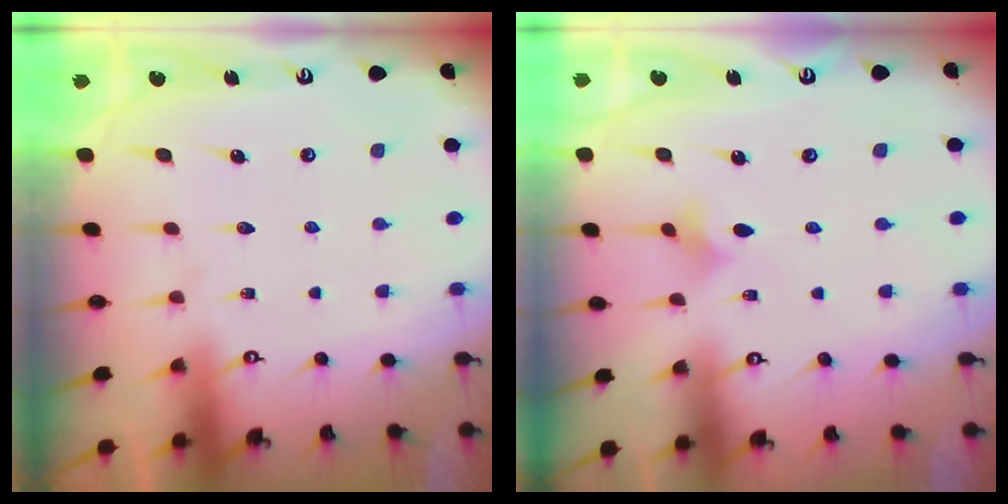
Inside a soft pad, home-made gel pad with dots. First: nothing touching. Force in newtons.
{"total": 2.1, "press": 2.0, "slide": 0.6}